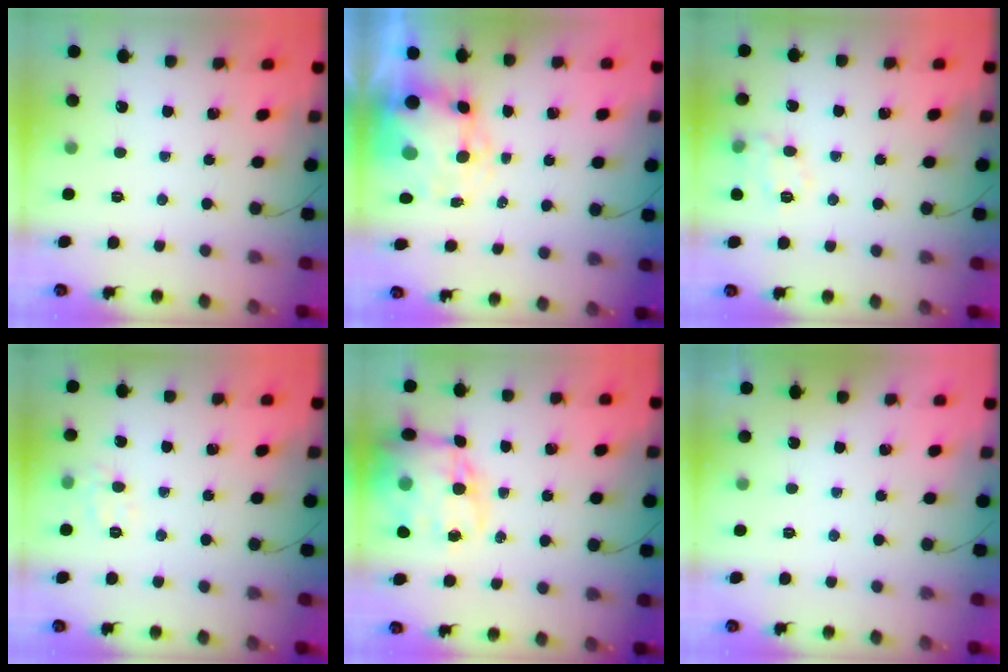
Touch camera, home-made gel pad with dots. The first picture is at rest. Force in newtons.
{"total": 7.9, "press": 7.7, "slide": 2.1}
{"total": 10.2, "press": 10.2, "slide": 0.7}
{"total": 8.0, "press": 7.8, "slide": 1.4}
{"total": 19.7, "press": 19.2, "slide": 4.4}
{"total": 1.6, "press": 1.6, "slide": 0.2}